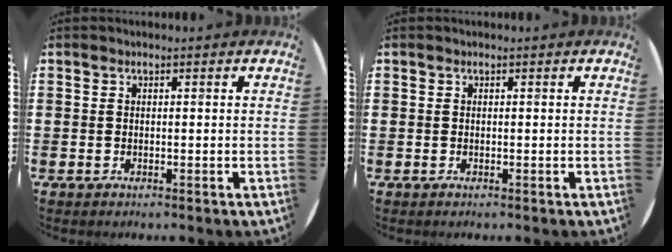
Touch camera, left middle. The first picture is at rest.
{"total": 0.0}